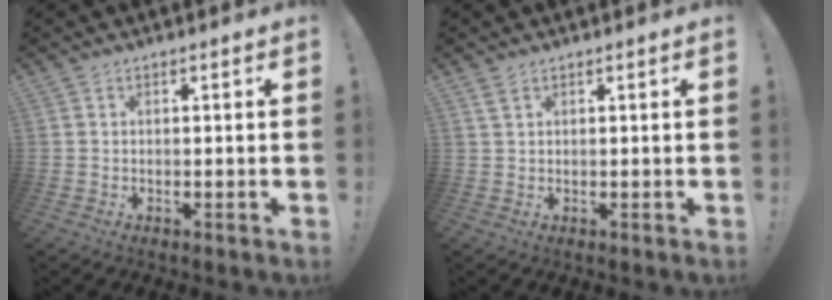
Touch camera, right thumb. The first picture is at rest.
{"total": 1.9, "force": [1.3, 0.7, 1.1], "torque": [-0.018, -0.002, 0.024]}